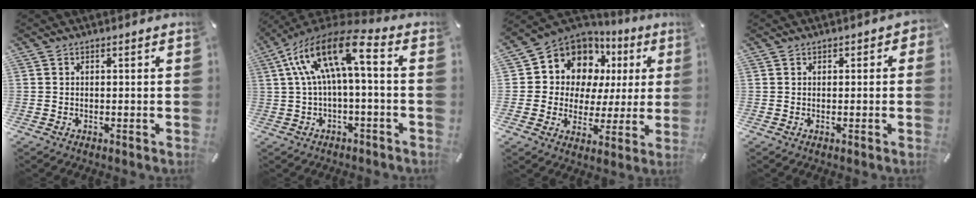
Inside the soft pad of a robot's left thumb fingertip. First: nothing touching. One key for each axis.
{"total": 16.1, "fx": 2.9, "fy": 5.8, "fz": 14.7, "tx": -0.298, "ty": -0.002, "tz": 0.046}
{"total": 12.1, "fx": 6.7, "fy": 9.6, "fz": 3.0, "tx": -0.062, "ty": -0.059, "tz": 0.129}
{"total": 1.0, "fx": 0.2, "fy": 1.0, "fz": 0.3, "tx": 0.010, "ty": -0.001, "tz": -0.002}